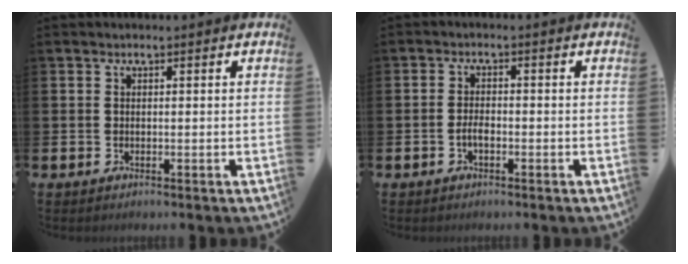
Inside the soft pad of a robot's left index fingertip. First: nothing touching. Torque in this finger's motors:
{"motor_torque": [0.23, 0.17, 0.05, 0.04]}